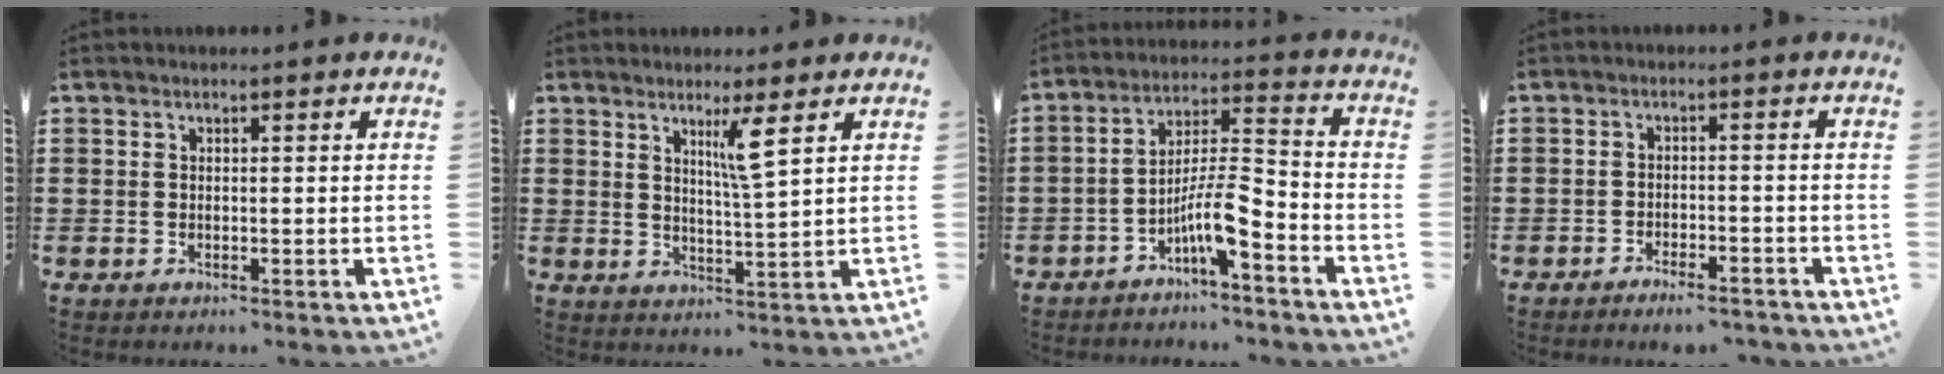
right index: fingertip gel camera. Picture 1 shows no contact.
{"total": 4.6, "force": [2.6, -0.1, 3.8], "torque": [-0.073, -0.005, 0.040]}
{"total": 8.4, "force": [-5.1, 1.4, 6.5], "torque": [-0.128, -0.004, -0.100]}
{"total": 2.9, "force": [-2.8, 0.1, 0.6], "torque": [-0.014, 0.001, -0.057]}